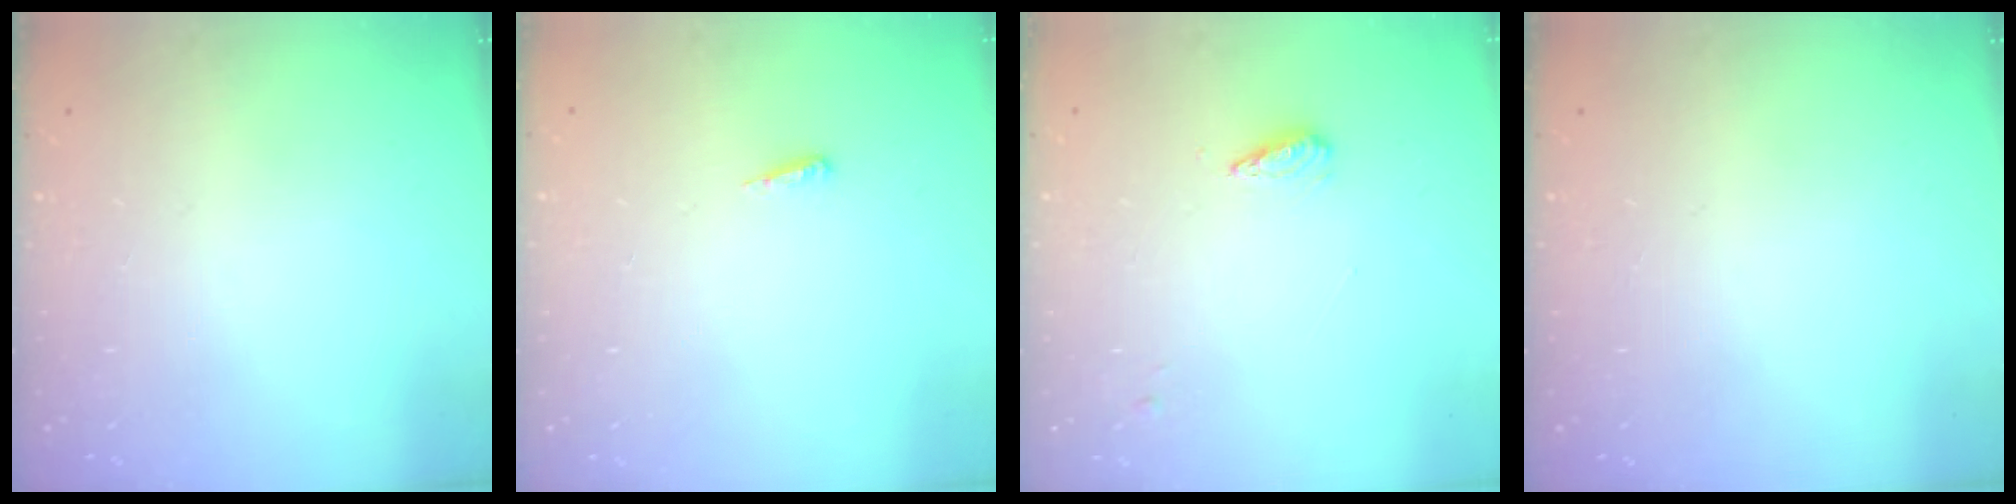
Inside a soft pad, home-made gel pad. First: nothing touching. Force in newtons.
{"total": 3.6, "press": 3.5, "slide": 0.6}
{"total": 3.9, "press": 3.8, "slide": 0.4}
{"total": 0.0}